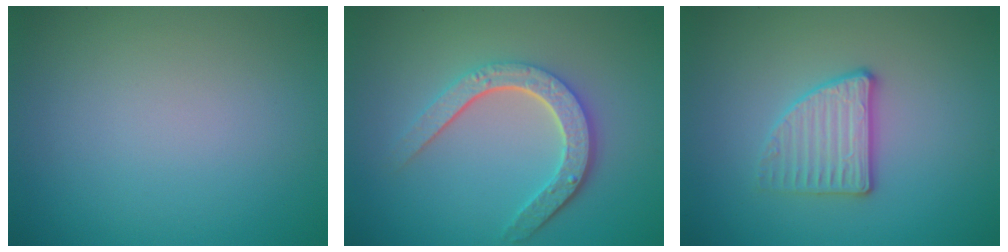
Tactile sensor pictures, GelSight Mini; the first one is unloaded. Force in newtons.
{"total": 4.7, "press": 3.5, "slide": 3.0}
{"total": 2.8, "press": 2.7, "slide": 0.7}